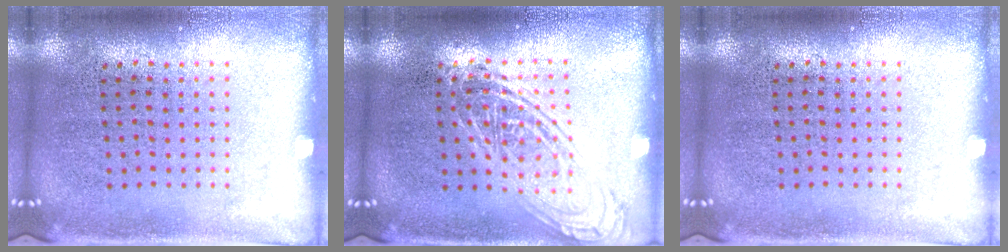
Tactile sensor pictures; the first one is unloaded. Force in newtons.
{"total": 1.8, "press": 1.8, "slide": 0.1}
{"total": 0.0}